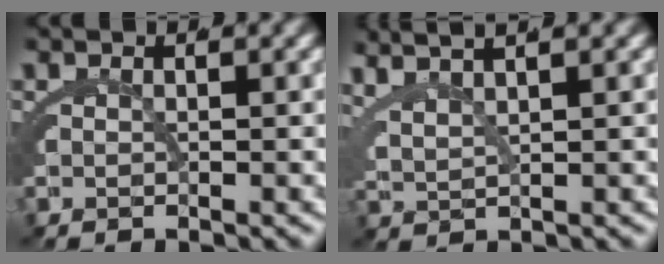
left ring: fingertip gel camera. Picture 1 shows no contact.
{"total": 5.2, "force": [3.7, 2.0, 3.1], "torque": [-0.058, 0.017, 0.059]}